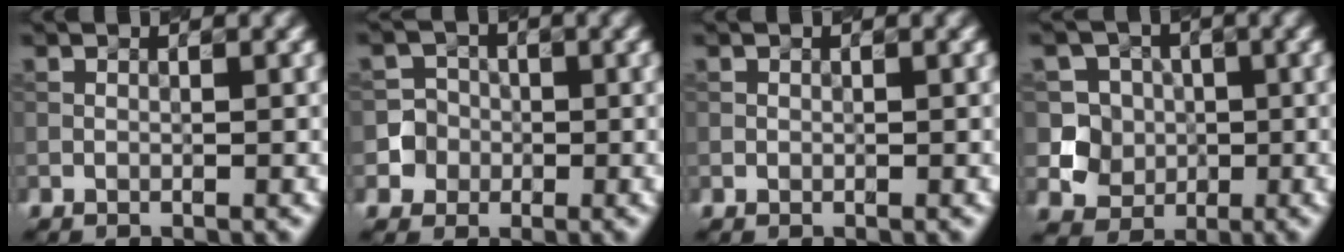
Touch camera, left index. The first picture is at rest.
{"total": 4.4, "force": [-1.4, 4.1, 0.3], "torque": [0.014, 0.016, -0.036]}
{"total": 0.0}
{"total": 4.2, "force": [0.0, 4.0, 1.3], "torque": [-0.009, 0.008, -0.019]}